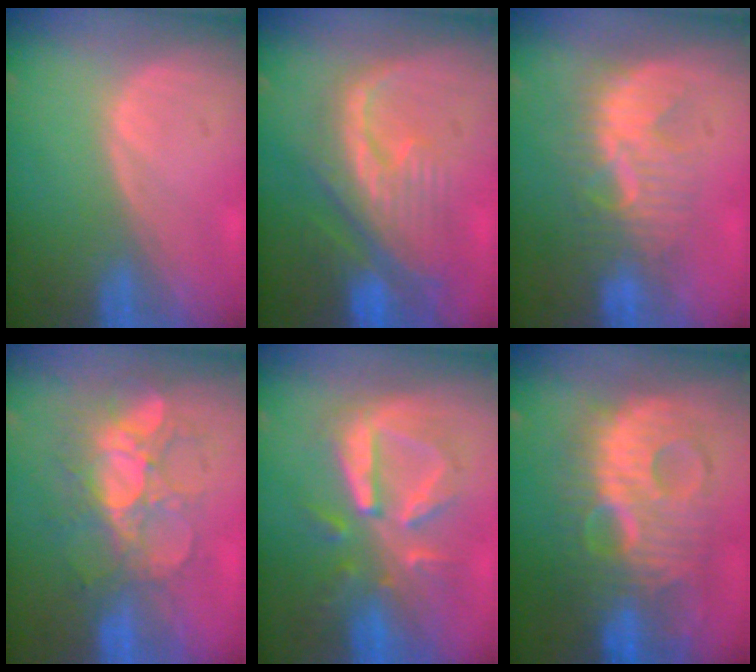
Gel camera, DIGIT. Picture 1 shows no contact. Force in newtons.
{"total": 9.4, "press": 9.0, "slide": 2.7}
{"total": 7.7, "press": 7.3, "slide": 2.3}
{"total": 9.8, "press": 8.6, "slide": 4.8}
{"total": 8.5, "press": 8.3, "slide": 1.5}
{"total": 11.4, "press": 11.4, "slide": 0.7}